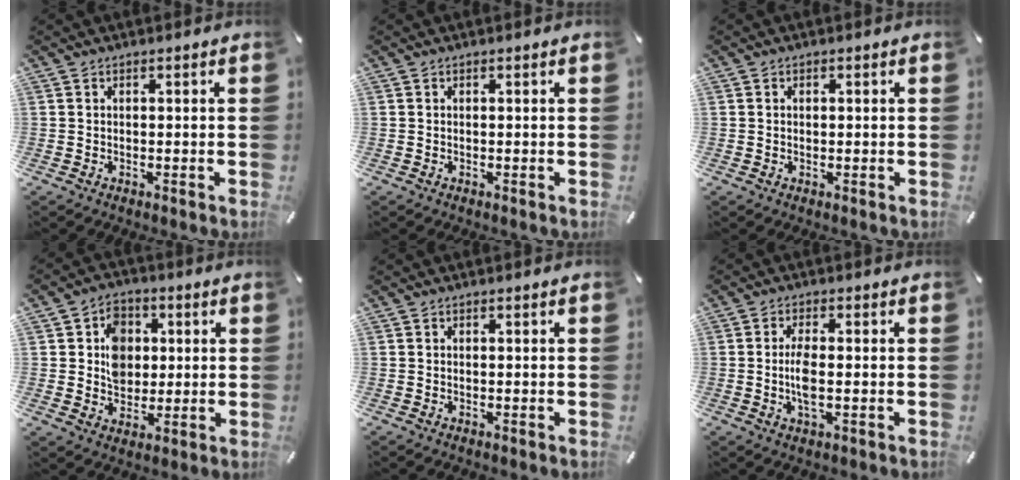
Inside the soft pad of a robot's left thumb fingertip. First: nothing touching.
{"total": 0.0}
{"total": 0.7, "force": [0.1, 0.5, 0.4], "torque": [-0.009, 0.002, 0.001]}
{"total": 8.3, "force": [1.0, 7.1, 4.1], "torque": [-0.062, 0.008, 0.017]}
{"total": 0.0}
{"total": 5.1, "force": [-0.5, 1.7, 4.8], "torque": [-0.108, -0.006, -0.015]}